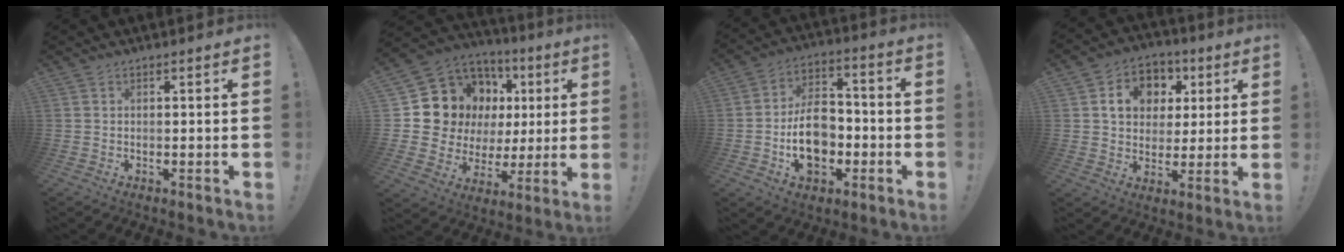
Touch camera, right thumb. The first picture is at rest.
{"total": 12.9, "force": [4.5, 10.8, 5.4], "torque": [-0.084, -0.041, 0.108]}
{"total": 14.6, "force": [-3.5, 10.2, 9.8], "torque": [-0.157, 0.021, -0.056]}
{"total": 12.2, "force": [4.2, 10.0, 5.6], "torque": [-0.087, -0.007, 0.084]}